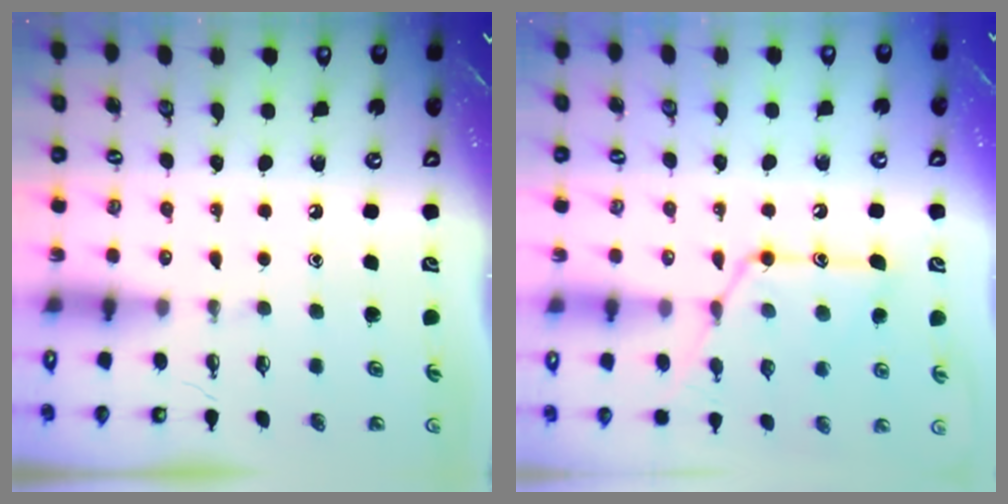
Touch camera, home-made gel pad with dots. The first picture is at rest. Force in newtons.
{"total": 15.9, "press": 15.9, "slide": 1.4}